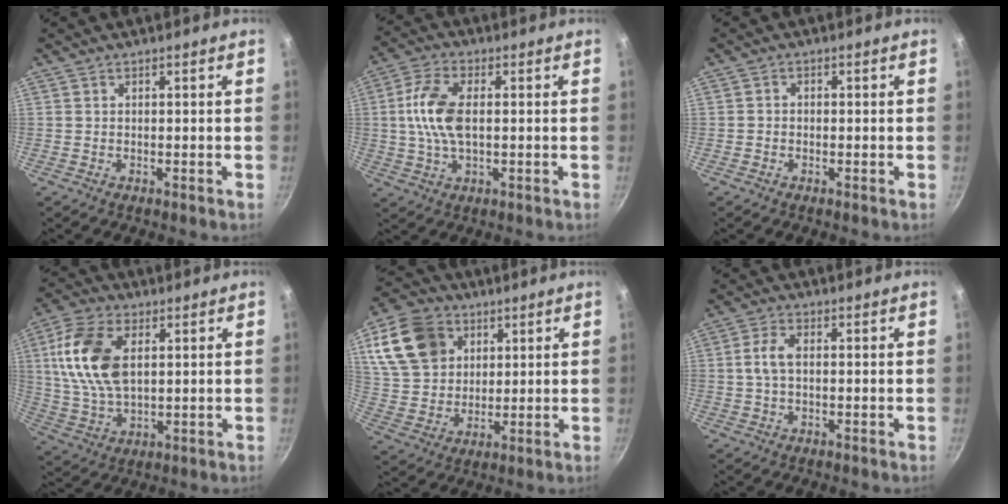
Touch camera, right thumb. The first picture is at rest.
{"total": 9.6, "force": [0.7, 5.0, 8.2], "torque": [-0.164, 0.013, 0.007]}
{"total": 1.0, "force": [-0.5, 0.7, 0.5], "torque": [-0.010, 0.004, -0.011]}
{"total": 14.5, "force": [3.4, 8.4, 11.3], "torque": [-0.215, -0.003, 0.065]}
{"total": 15.4, "force": [6.1, 11.8, 7.9], "torque": [-0.130, -0.006, 0.119]}
{"total": 4.4, "force": [0.2, 2.1, 3.8], "torque": [-0.084, 0.012, 0.000]}